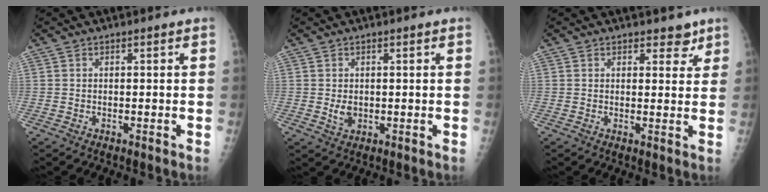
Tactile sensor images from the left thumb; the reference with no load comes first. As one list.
[{"total": 2.5, "force": [0.0, 1.8, 1.6], "torque": [-0.021, -0.004, 0.007]}, {"total": 3.3, "force": [2.4, 1.8, 1.4], "torque": [0.009, -0.013, 0.031]}]